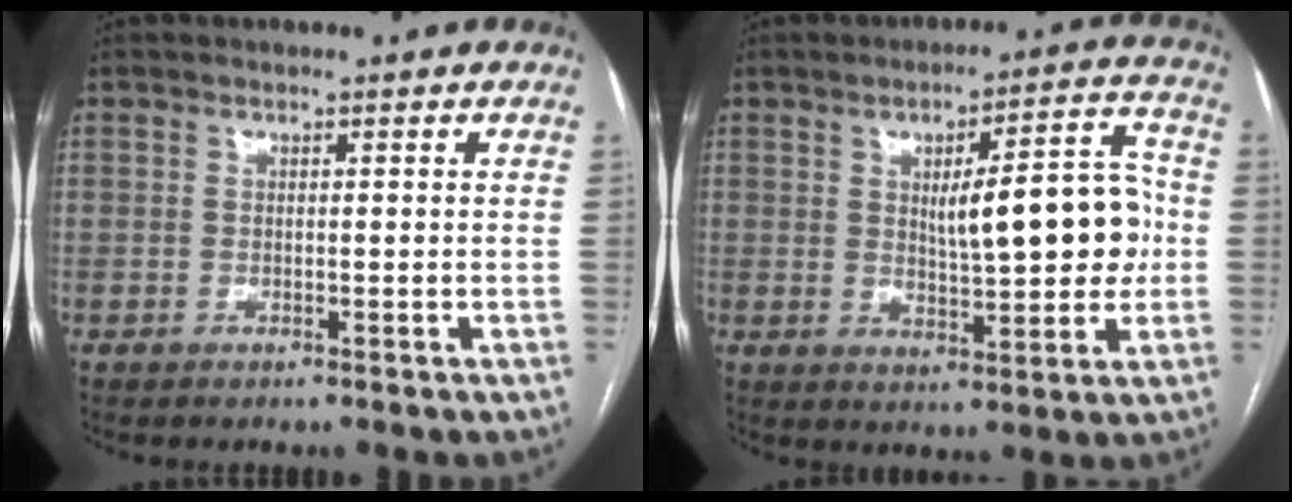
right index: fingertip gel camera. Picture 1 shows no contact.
{"total": 12.3, "force": [0.6, 3.1, 11.9], "torque": [-0.163, 0.023, 0.018]}